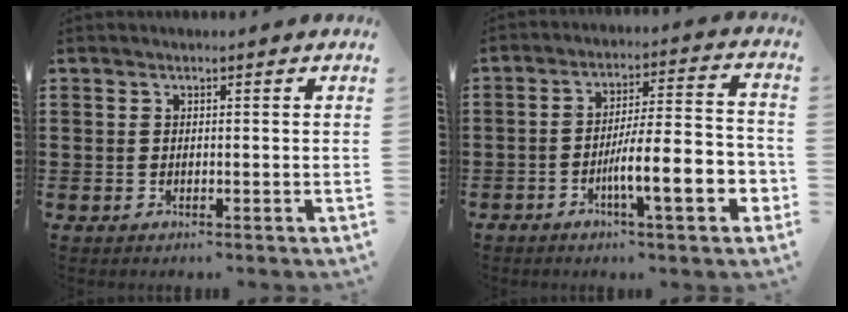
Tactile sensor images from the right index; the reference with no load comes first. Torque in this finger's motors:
{"motor_torque": [1.16, -0.97, 0.58, 0.21]}